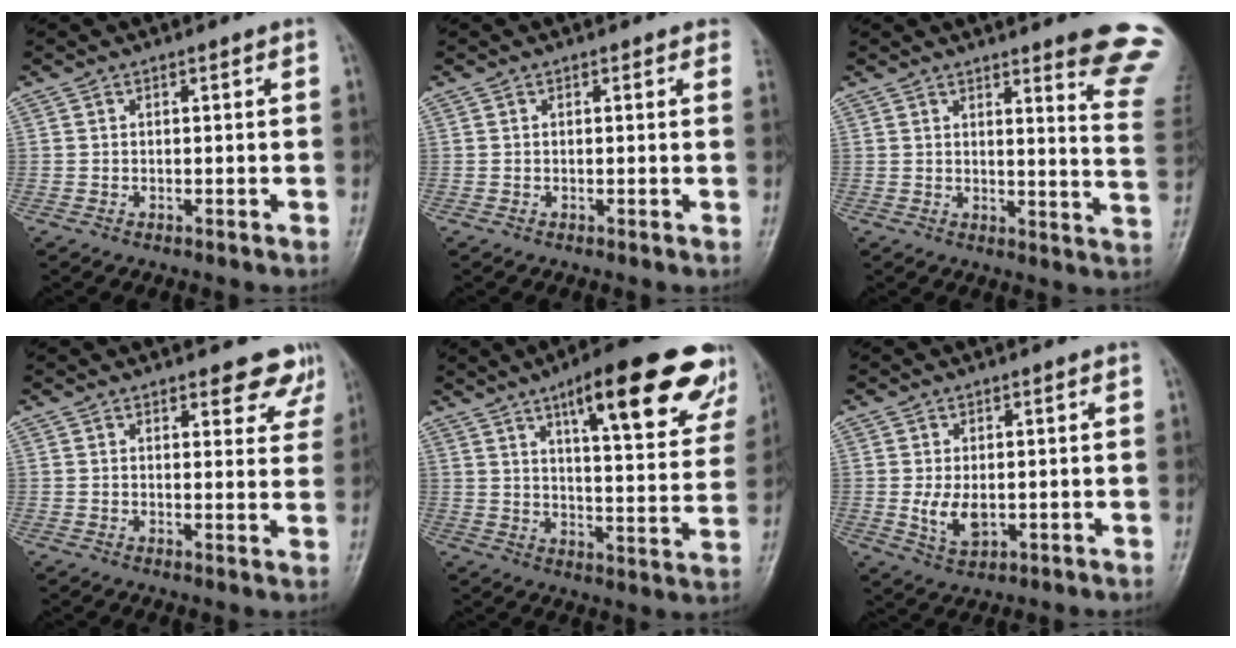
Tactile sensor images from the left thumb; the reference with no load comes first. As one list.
[{"total": 1.3, "force": [1.0, 0.6, 0.5], "torque": [0.008, -0.001, 0.000]}, {"total": 13.4, "force": [10.3, 1.2, 8.4], "torque": [-0.072, -0.085, 0.107]}, {"total": 6.4, "force": [5.1, 2.7, 2.8], "torque": [0.006, -0.027, 0.051]}, {"total": 22.8, "force": [13.0, 6.0, 17.8], "torque": [-0.212, -0.037, 0.181]}, {"total": 5.1, "force": [-0.2, 2.9, 4.2], "torque": [-0.073, -0.013, 0.006]}]